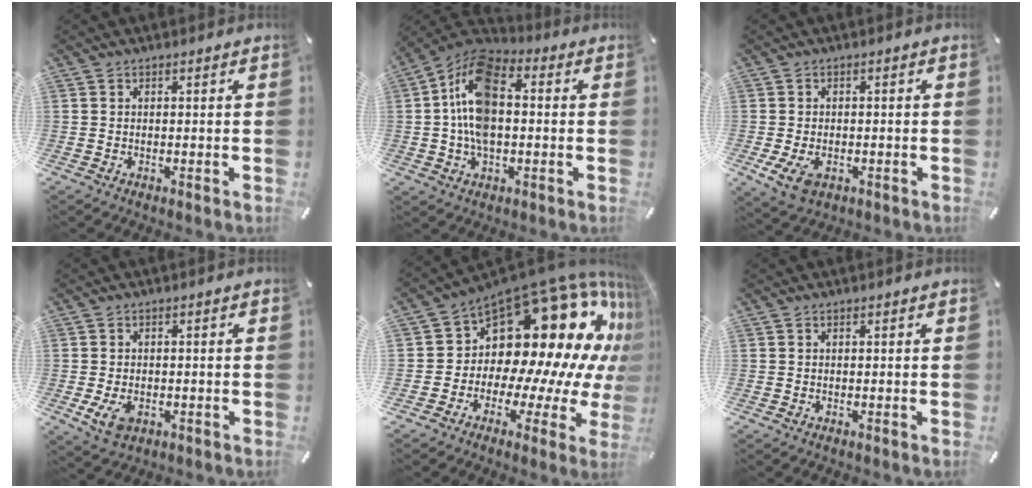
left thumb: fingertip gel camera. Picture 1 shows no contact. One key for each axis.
{"total": 14.2, "fx": 0.1, "fy": 8.8, "fz": 11.2, "tx": -0.230, "ty": 0.011, "tz": 0.002}
{"total": 4.7, "fx": -1.8, "fy": 3.2, "fz": 2.9, "tx": -0.074, "ty": 0.000, "tz": -0.035}
{"total": 4.3, "fx": -1.3, "fy": 3.0, "fz": 2.7, "tx": -0.058, "ty": -0.003, "tz": -0.028}
{"total": 22.8, "fx": 10.9, "fy": 12.8, "fz": 15.5, "tx": -0.206, "ty": -0.141, "tz": 0.212}
{"total": 0.0}